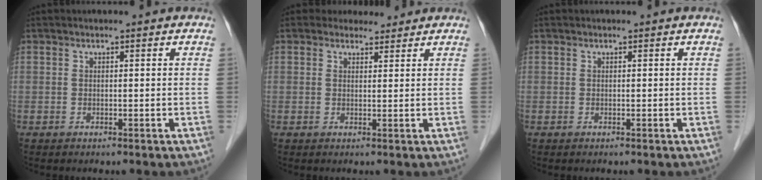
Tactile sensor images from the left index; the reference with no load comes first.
{"total": 2.5, "force": [2.2, 1.1, -0.1], "torque": [0.002, 0.002, 0.030]}
{"total": 0.0}